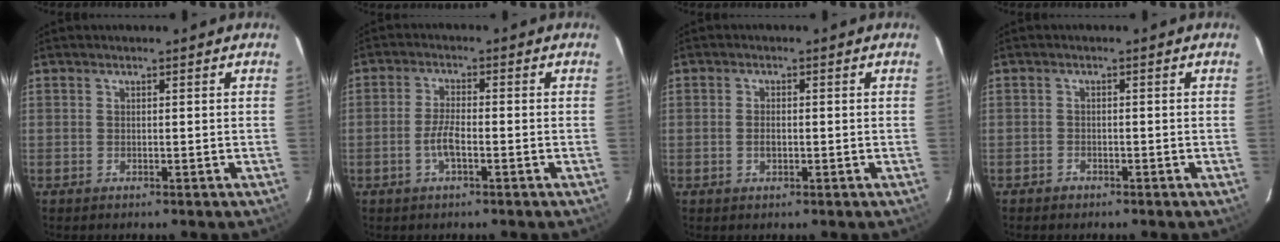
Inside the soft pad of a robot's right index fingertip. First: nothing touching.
{"total": 4.2, "force": [-1.6, 1.2, 3.7], "torque": [-0.079, 0.002, -0.030]}
{"total": 2.2, "force": [-0.4, 1.3, 1.7], "torque": [-0.032, 0.002, -0.007]}
{"total": 1.4, "force": [-1.1, 0.9, 0.1], "torque": [-0.001, 0.004, -0.017]}